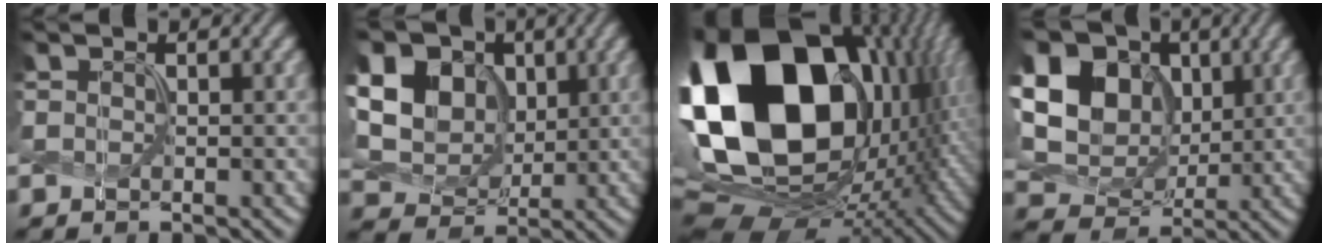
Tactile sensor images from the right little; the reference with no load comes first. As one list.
[{"total": 11.3, "force": [3.0, 9.0, 6.1], "torque": [-0.148, 0.029, 0.057]}, {"total": 22.2, "force": [3.1, 14.7, 16.4], "torque": [-0.358, 0.000, 0.066]}, {"total": 13.8, "force": [3.3, 10.9, 7.8], "torque": [-0.196, 0.041, 0.066]}]